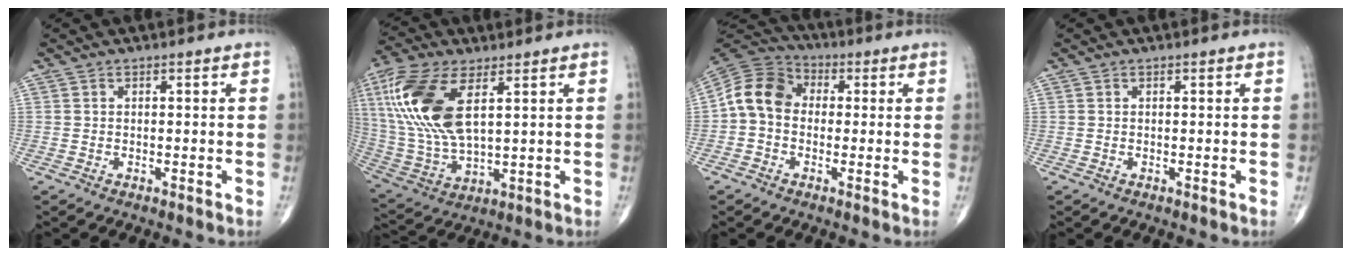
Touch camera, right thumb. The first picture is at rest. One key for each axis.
{"total": 18.5, "fx": 5.8, "fy": 8.3, "fz": 15.5, "tx": -0.343, "ty": -0.013, "tz": 0.115}
{"total": 9.5, "fx": -0.2, "fy": 7.6, "fz": 5.7, "tx": -0.095, "ty": 0.031, "tz": -0.020}
{"total": 0.0}